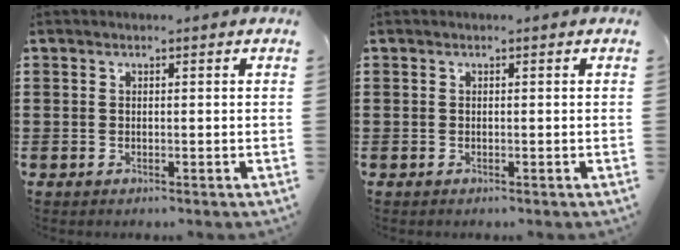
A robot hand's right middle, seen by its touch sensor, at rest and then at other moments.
{"total": 0.0}